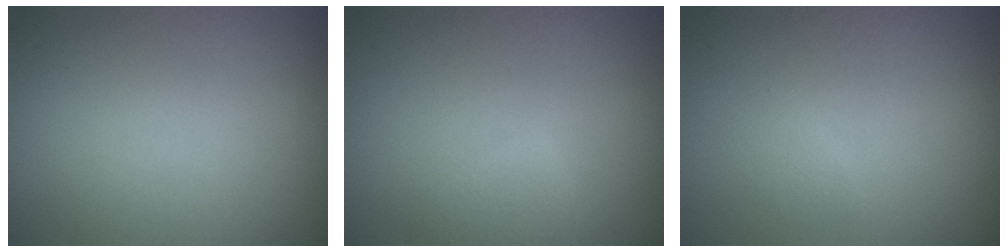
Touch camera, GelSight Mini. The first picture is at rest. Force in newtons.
{"total": 1.4, "press": 1.4, "slide": 0.0}
{"total": 0.8, "press": 0.8, "slide": 0.1}